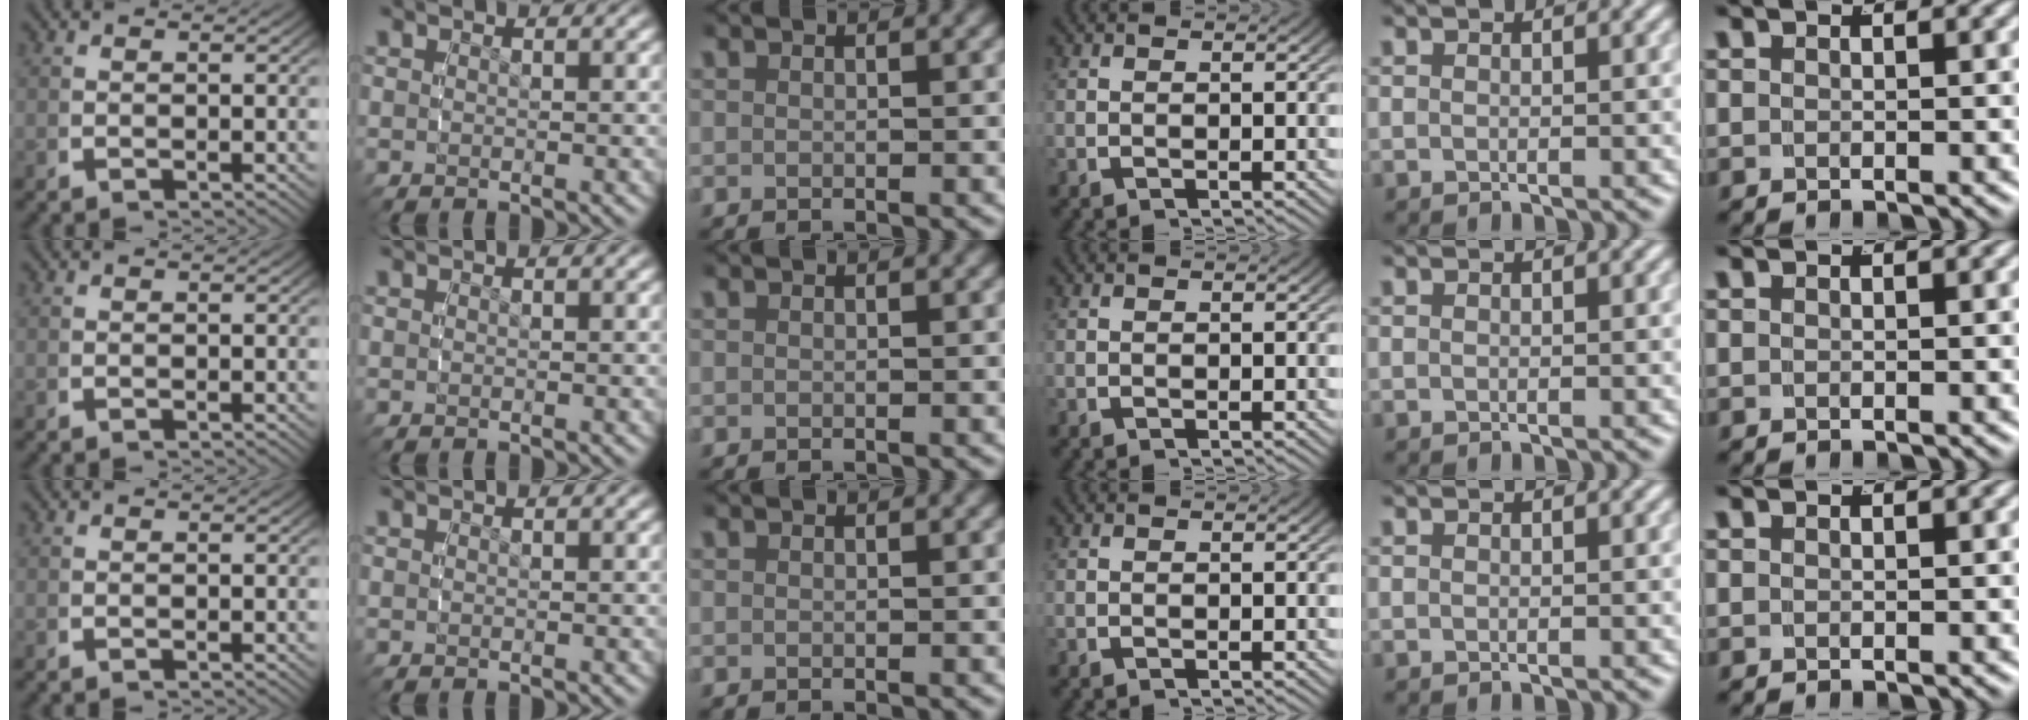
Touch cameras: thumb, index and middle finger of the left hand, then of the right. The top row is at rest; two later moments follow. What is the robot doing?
{"motion": "reach", "object": "napkin"}